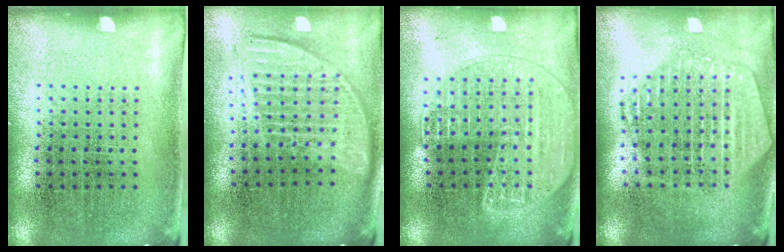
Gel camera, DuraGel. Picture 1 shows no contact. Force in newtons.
{"total": 1.8, "press": 1.6, "slide": 0.9}
{"total": 1.8, "press": 1.7, "slide": 0.7}
{"total": 2.1, "press": 1.9, "slide": 1.0}